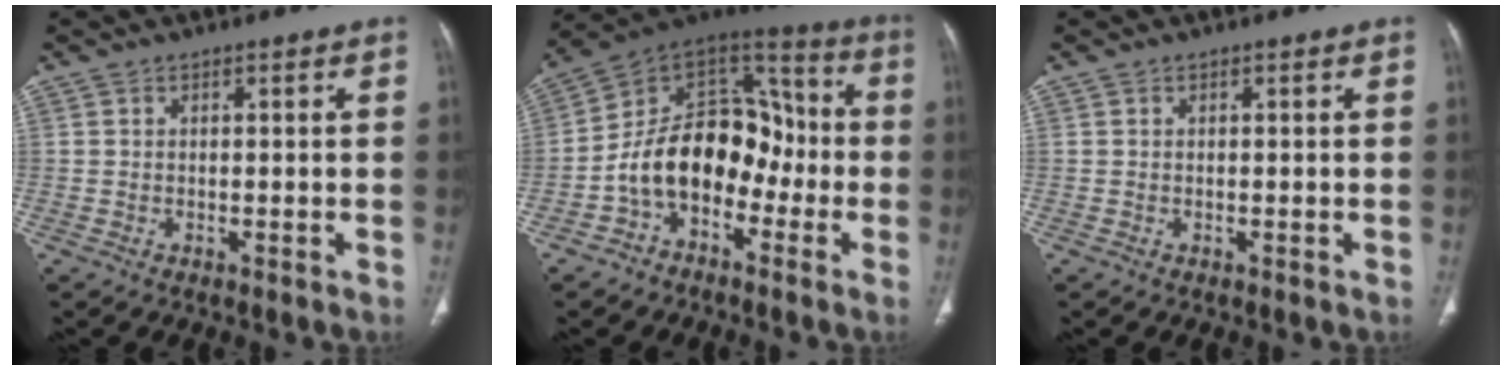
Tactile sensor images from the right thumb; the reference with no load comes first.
{"total": 16.7, "force": [-5.0, 11.5, 11.0], "torque": [-0.148, 0.079, -0.096]}
{"total": 0.0}